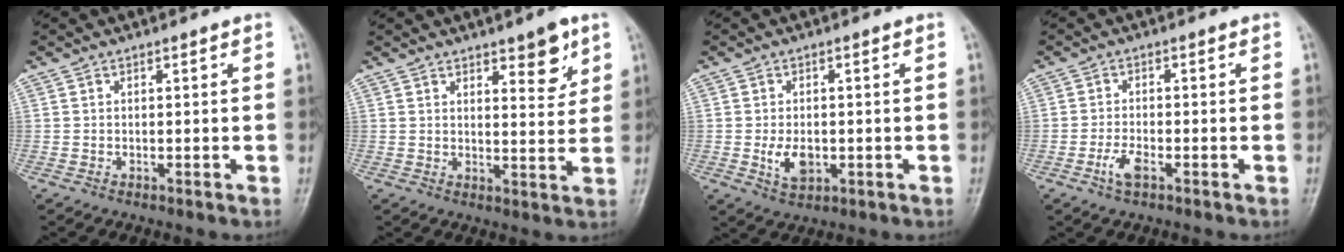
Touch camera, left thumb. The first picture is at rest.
{"total": 6.8, "force": [3.9, 2.5, 4.9], "torque": [-0.047, -0.025, 0.051]}
{"total": 5.0, "force": [-0.9, 3.1, 3.7], "torque": [-0.061, -0.005, -0.010]}
{"total": 3.4, "force": [-1.8, 1.4, 2.6], "torque": [-0.057, 0.010, -0.034]}